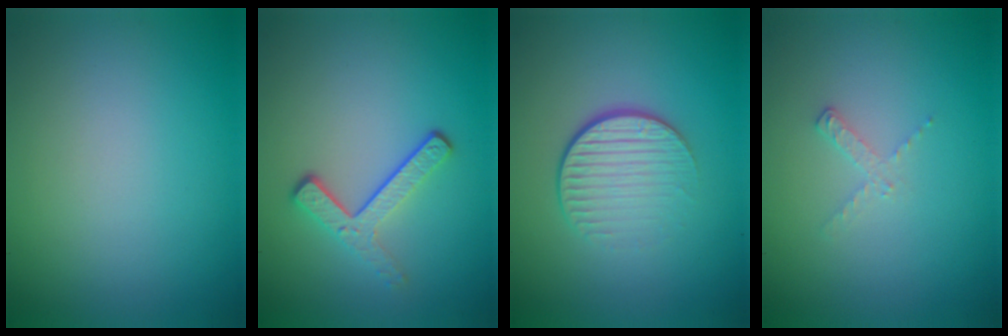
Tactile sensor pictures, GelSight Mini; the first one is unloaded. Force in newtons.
{"total": 3.3, "press": 2.3, "slide": 2.3}
{"total": 4.3, "press": 2.6, "slide": 3.4}
{"total": 1.1, "press": 1.1, "slide": 0.2}